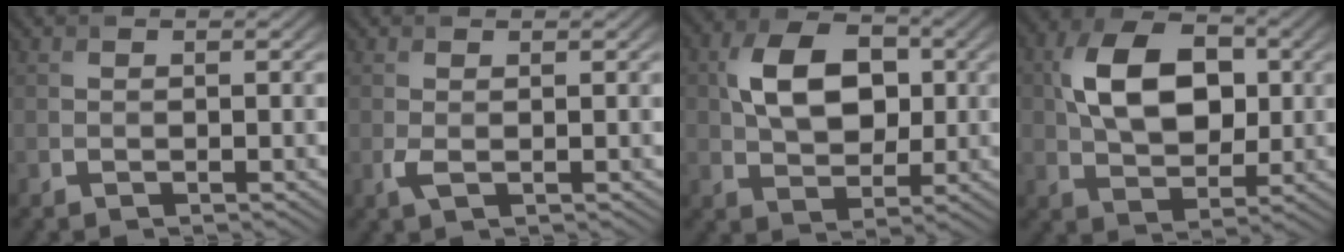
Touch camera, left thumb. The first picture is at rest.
{"total": 1.1, "force": [-0.2, 0.4, 1.0], "torque": [-0.029, -0.001, -0.003]}
{"total": 8.9, "force": [1.3, 6.1, 6.4], "torque": [-0.118, 0.010, 0.018]}
{"total": 10.4, "force": [1.5, 6.9, 7.7], "torque": [-0.153, 0.010, 0.022]}